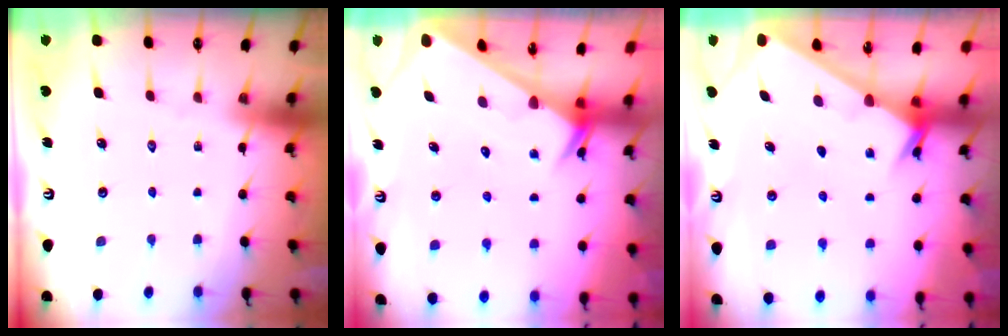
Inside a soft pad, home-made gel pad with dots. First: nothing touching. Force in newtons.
{"total": 2.4, "press": 2.4, "slide": 0.0}
{"total": 2.4, "press": 2.4, "slide": 0.2}